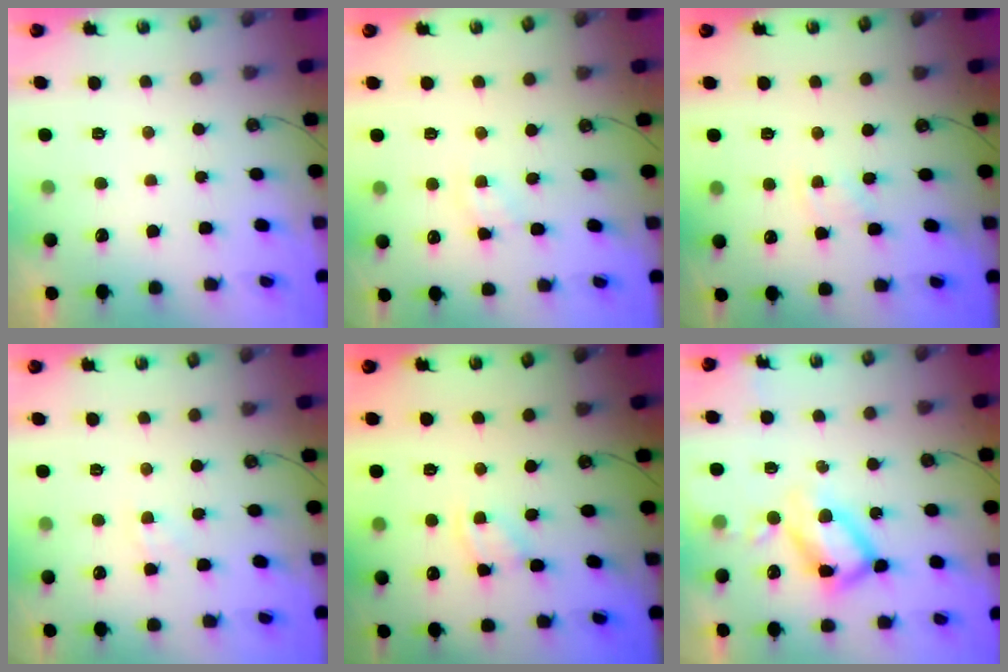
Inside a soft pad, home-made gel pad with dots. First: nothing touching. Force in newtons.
{"total": 2.4, "press": 2.3, "slide": 0.4}
{"total": 1.9, "press": 1.9, "slide": 0.4}
{"total": 2.9, "press": 2.9, "slide": 0.5}
{"total": 1.8, "press": 1.8, "slide": 0.3}
{"total": 14.4, "press": 14.3, "slide": 1.3}